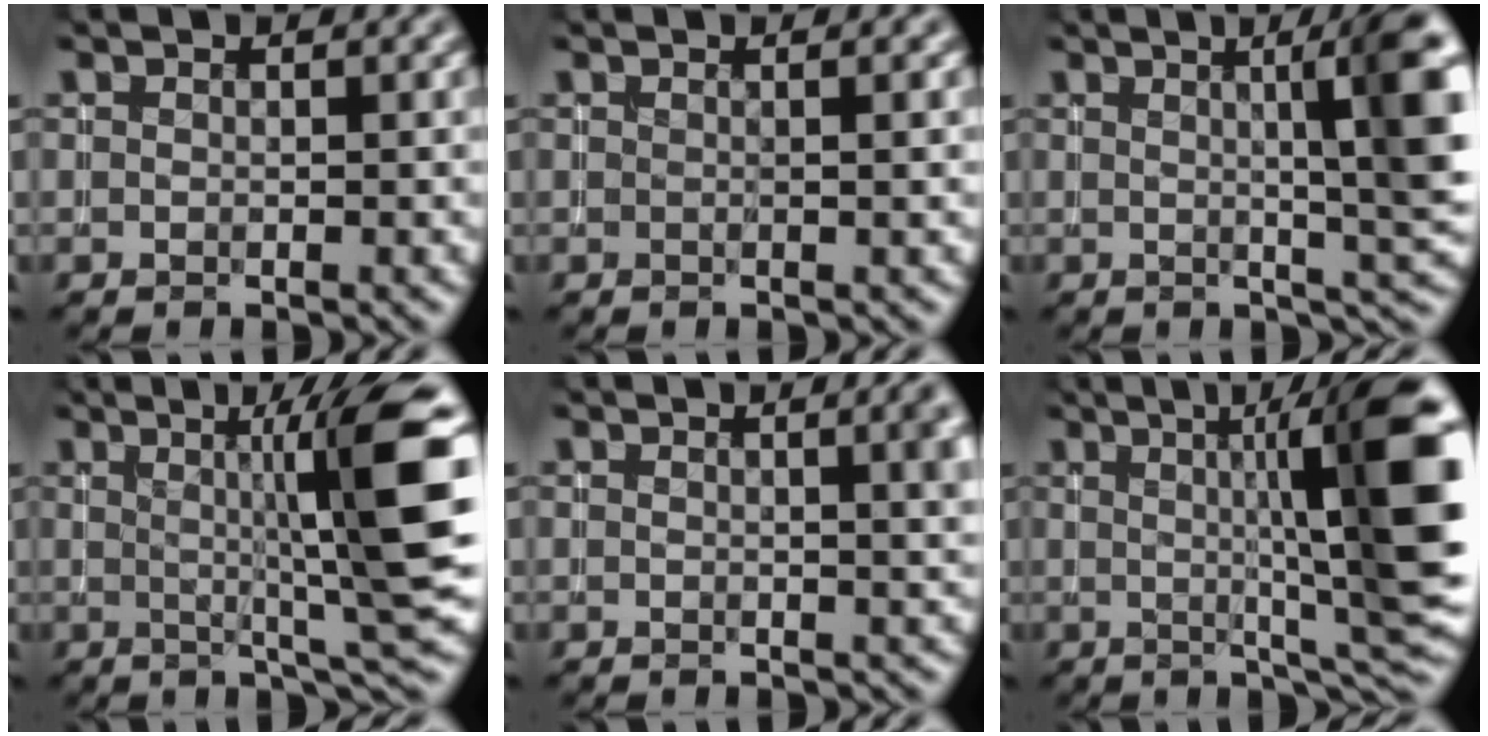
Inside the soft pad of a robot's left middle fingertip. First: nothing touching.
{"total": 1.2, "force": [0.2, 0.4, 1.1], "torque": [-0.012, -0.001, -0.003]}
{"total": 8.7, "force": [1.6, 1.4, 8.4], "torque": [-0.095, 0.009, 0.024]}
{"total": 10.1, "force": [1.5, 1.3, 9.9], "torque": [-0.128, 0.001, 0.026]}
{"total": 3.9, "force": [0.9, 1.4, 3.5], "torque": [-0.021, 0.014, 0.007]}
{"total": 13.4, "force": [2.1, 2.6, 13.0], "torque": [-0.154, -0.002, 0.031]}